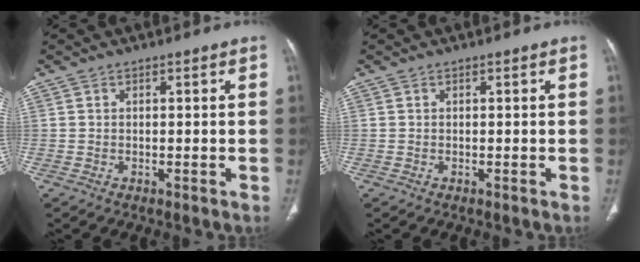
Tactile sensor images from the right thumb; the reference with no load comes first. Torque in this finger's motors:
{"motor_torque": [0.37, 0.63, 0.18, -0.04, -0.01]}